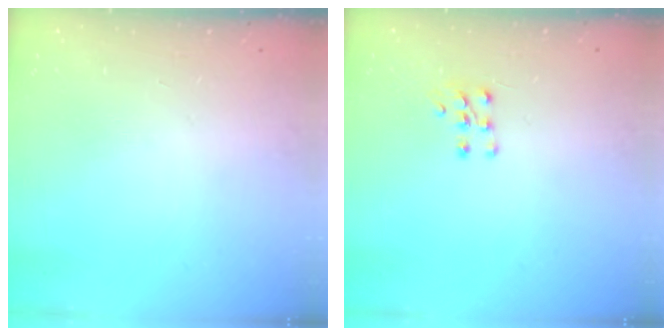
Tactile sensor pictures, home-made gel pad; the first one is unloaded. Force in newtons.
{"total": 5.6, "press": 5.5, "slide": 0.6}